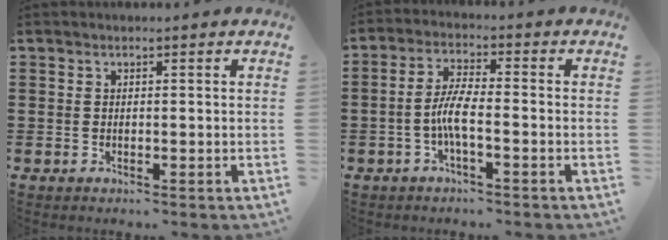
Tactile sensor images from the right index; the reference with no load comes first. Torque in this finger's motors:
{"motor_torque": [0.79, -0.54, 0.41, 0.06]}